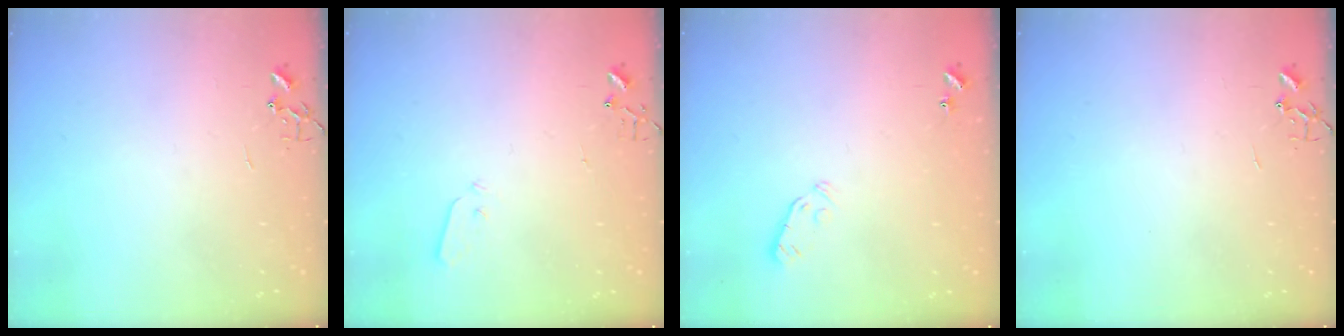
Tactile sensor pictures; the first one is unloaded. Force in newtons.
{"total": 3.1, "press": 3.0, "slide": 0.7}
{"total": 4.1, "press": 4.0, "slide": 0.7}
{"total": 0.0}